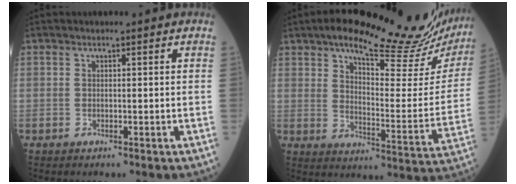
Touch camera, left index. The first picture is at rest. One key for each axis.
{"total": 23.3, "fx": 19.8, "fy": 4.1, "fz": 11.6, "tx": -0.163, "ty": -0.037, "tz": 0.247}